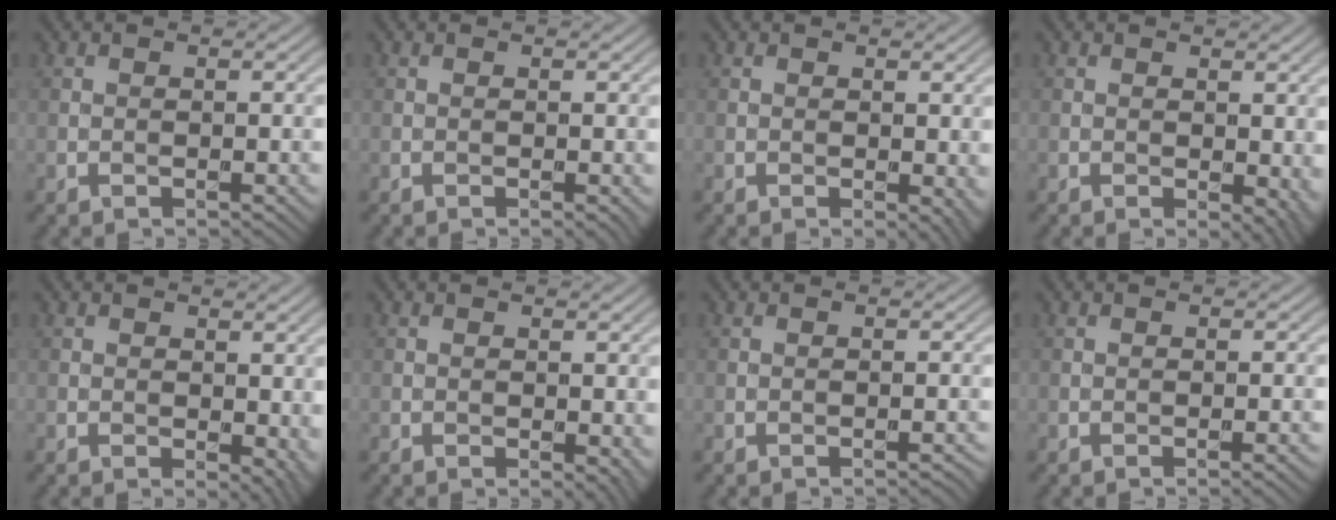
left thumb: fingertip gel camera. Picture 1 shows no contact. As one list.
[{"total": 0.8, "force": [-0.1, 0.4, 0.7], "torque": [-0.008, -0.005, -0.001]}, {"total": 2.2, "force": [-0.2, 1.2, 1.8], "torque": [-0.019, -0.008, 0.001]}, {"total": 3.5, "force": [-0.2, 2.1, 2.8], "torque": [-0.029, -0.011, -0.002]}, {"total": 3.6, "force": [-0.1, 2.2, 2.9], "torque": [-0.031, -0.010, 0.001]}, {"total": 1.8, "force": [-0.2, 1.0, 1.5], "torque": [-0.017, -0.008, 0.000]}, {"total": 0.6, "force": [-0.5, 0.0, 0.4], "torque": [-0.005, 0.002, -0.009]}, {"total": 1.1, "force": [-0.4, 0.1, 1.0], "torque": [-0.012, 0.000, -0.009]}]